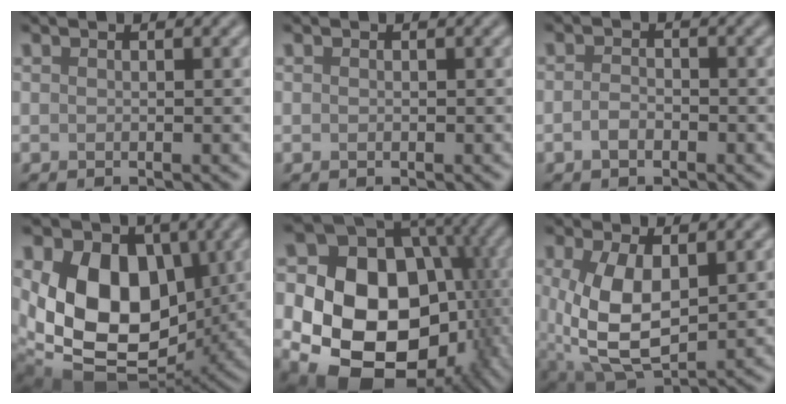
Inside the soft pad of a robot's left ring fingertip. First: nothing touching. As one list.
[{"total": 0.0}, {"total": 1.5, "force": [-0.7, 0.9, 1.0], "torque": [-0.021, 0.001, -0.018]}, {"total": 13.3, "force": [1.2, 9.3, 9.5], "torque": [-0.155, -0.015, 0.023]}, {"total": 19.9, "force": [-3.1, 15.7, 11.9], "torque": [-0.163, -0.025, -0.049]}, {"total": 7.9, "force": [0.6, 4.3, 6.6], "torque": [-0.150, -0.009, 0.017]}]